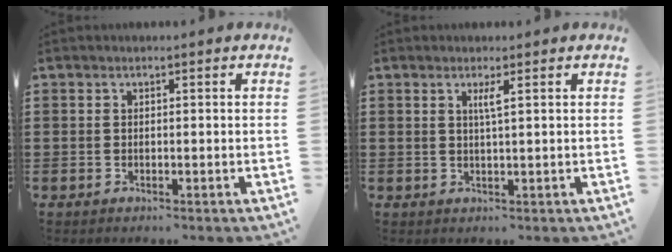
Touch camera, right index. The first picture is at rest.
{"total": 1.7, "force": [0.6, -0.2, 1.5], "torque": [-0.029, -0.002, 0.008]}